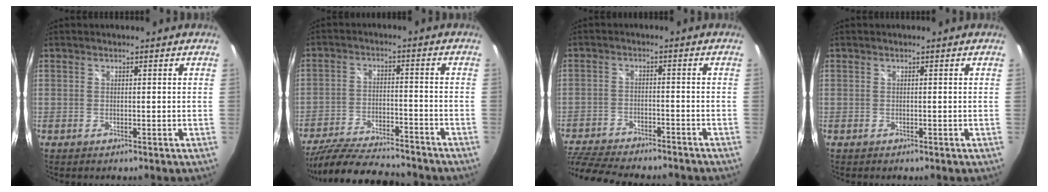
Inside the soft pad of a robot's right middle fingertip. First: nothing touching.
{"total": 18.3, "force": [-15.9, 4.1, 8.0], "torque": [-0.167, -0.026, -0.250]}
{"total": 17.1, "force": [-14.6, 4.7, 7.6], "torque": [-0.176, -0.028, -0.228]}
{"total": 0.0}